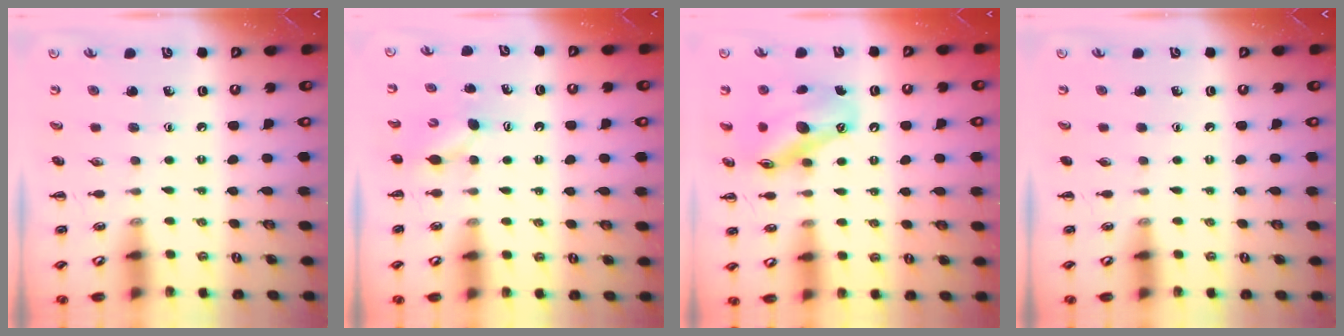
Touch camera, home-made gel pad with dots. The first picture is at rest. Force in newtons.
{"total": 3.6, "press": 3.5, "slide": 0.7}
{"total": 12.4, "press": 11.8, "slide": 3.6}
{"total": 0.0}